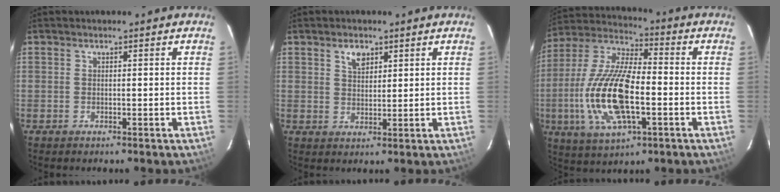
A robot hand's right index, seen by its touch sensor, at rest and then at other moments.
{"total": 3.4, "force": [2.0, 2.0, 1.9], "torque": [-0.029, 0.007, 0.037]}
{"total": 18.6, "force": [-4.1, 7.0, 16.7], "torque": [-0.352, -0.007, -0.080]}